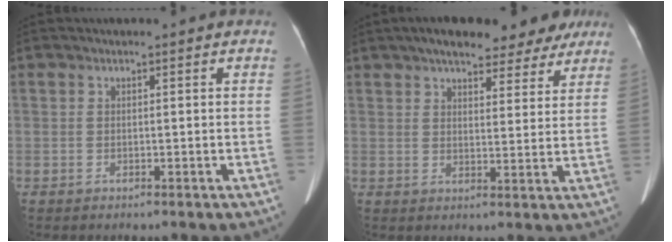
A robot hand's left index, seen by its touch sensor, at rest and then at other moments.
{"total": 14.8, "force": [11.9, 4.9, 7.3], "torque": [-0.088, 0.031, 0.148]}